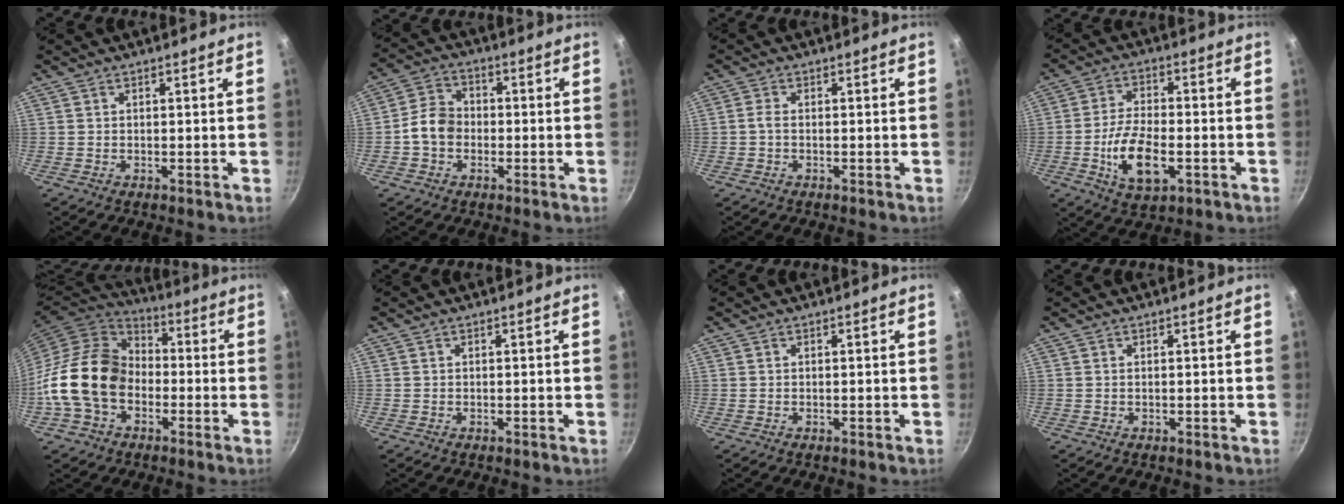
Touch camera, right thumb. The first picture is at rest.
{"total": 6.6, "force": [-1.4, 5.3, 3.7], "torque": [-0.043, 0.026, -0.039]}
{"total": 1.5, "force": [-0.3, 0.9, 1.2], "torque": [-0.028, 0.006, -0.011]}
{"total": 11.4, "force": [-3.1, 5.6, 9.4], "torque": [-0.172, 0.012, -0.056]}
{"total": 17.9, "force": [-3.6, 13.3, 11.5], "torque": [-0.179, 0.041, -0.081]}
{"total": 0.0}
{"total": 0.0}
{"total": 0.0}